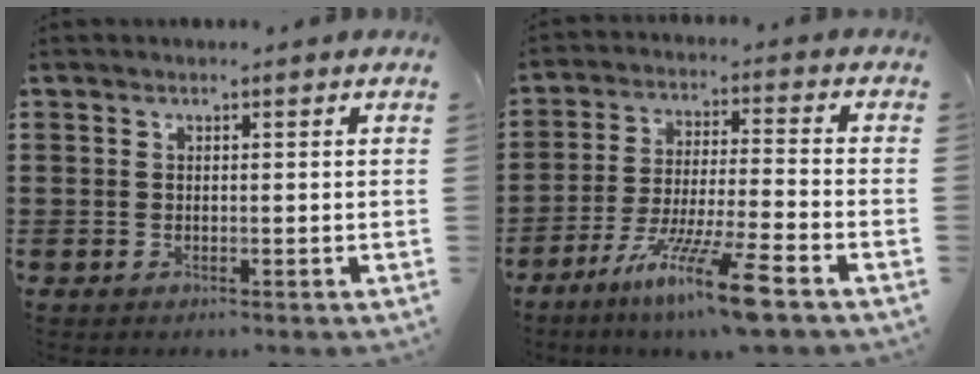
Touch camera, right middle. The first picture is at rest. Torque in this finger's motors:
{"motor_torque": [1.70, -0.44, 0.96, 0.18]}